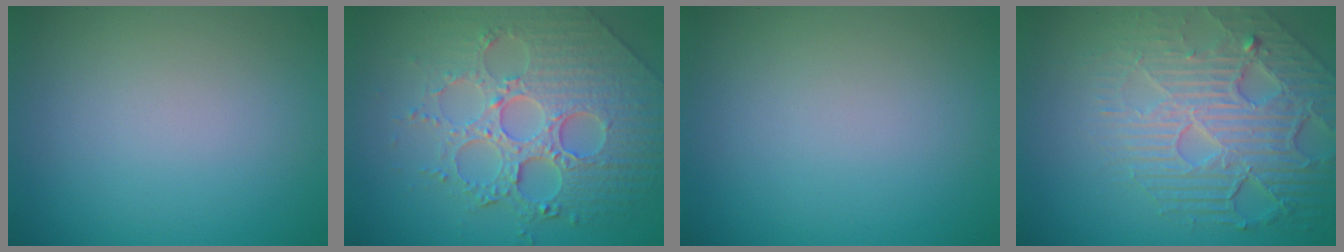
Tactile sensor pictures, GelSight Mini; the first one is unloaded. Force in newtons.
{"total": 8.1, "press": 6.0, "slide": 5.4}
{"total": 0.0}
{"total": 8.0, "press": 5.5, "slide": 5.8}